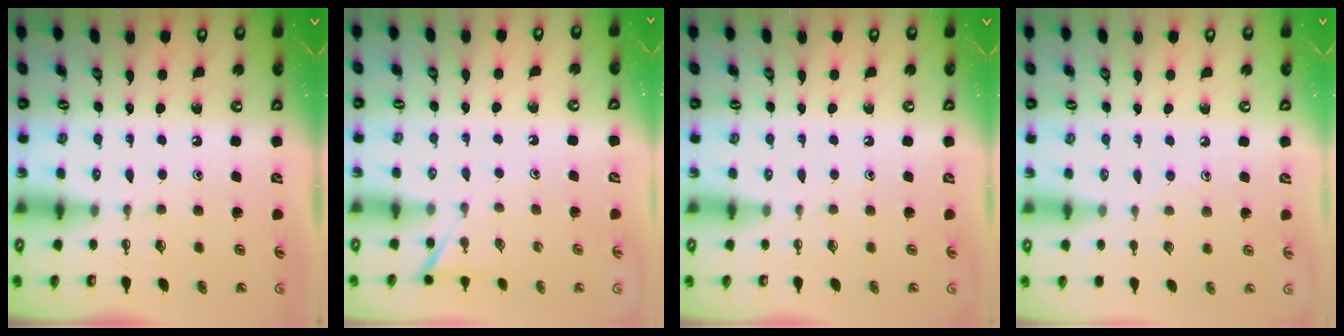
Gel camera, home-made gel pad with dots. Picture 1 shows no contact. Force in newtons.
{"total": 2.4, "press": 2.4, "slide": 0.2}
{"total": 0.0}
{"total": 4.4, "press": 4.4, "slide": 0.5}